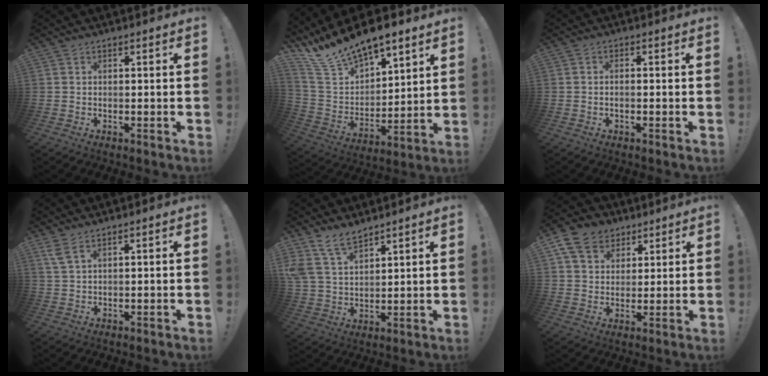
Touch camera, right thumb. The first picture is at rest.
{"total": 14.6, "force": [12.5, 5.2, 5.3], "torque": [-0.119, -0.094, 0.230]}
{"total": 1.4, "force": [-0.8, 0.3, 1.2], "torque": [-0.023, 0.005, -0.013]}
{"total": 3.7, "force": [2.2, 0.8, 2.8], "torque": [-0.063, -0.003, 0.042]}
{"total": 10.3, "force": [8.1, 4.8, 4.1], "torque": [-0.088, -0.041, 0.163]}
{"total": 11.3, "force": [5.7, 8.8, 4.4], "torque": [-0.075, -0.024, 0.116]}